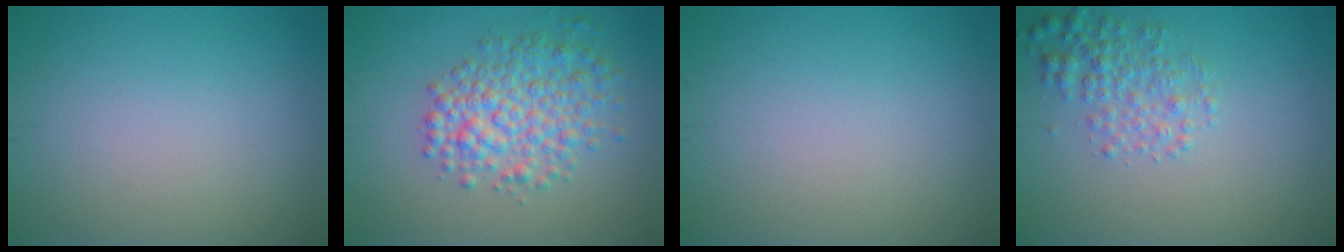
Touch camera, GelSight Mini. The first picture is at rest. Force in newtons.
{"total": 5.4, "press": 5.4, "slide": 0.1}
{"total": 0.0}
{"total": 2.9, "press": 2.9, "slide": 0.1}